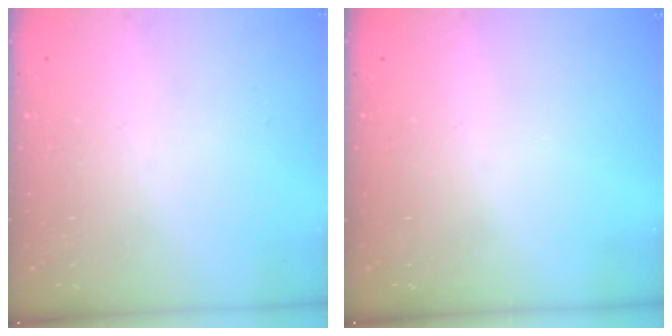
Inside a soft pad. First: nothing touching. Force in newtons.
{"total": 0.0}